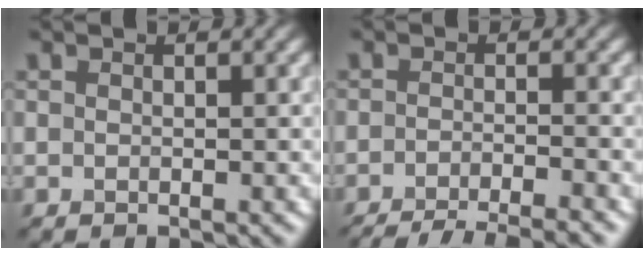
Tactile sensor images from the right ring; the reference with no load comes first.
{"total": 7.7, "force": [-6.6, 1.6, 3.6], "torque": [-0.052, -0.017, -0.096]}